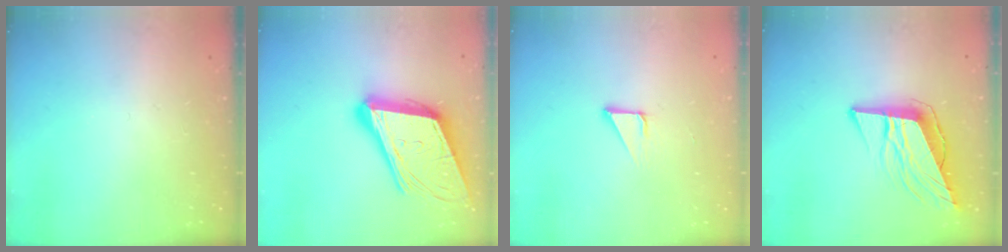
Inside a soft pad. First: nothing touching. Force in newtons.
{"total": 22.1, "press": 21.7, "slide": 4.6}
{"total": 2.1, "press": 2.1, "slide": 0.0}
{"total": 12.4, "press": 11.9, "slide": 3.6}